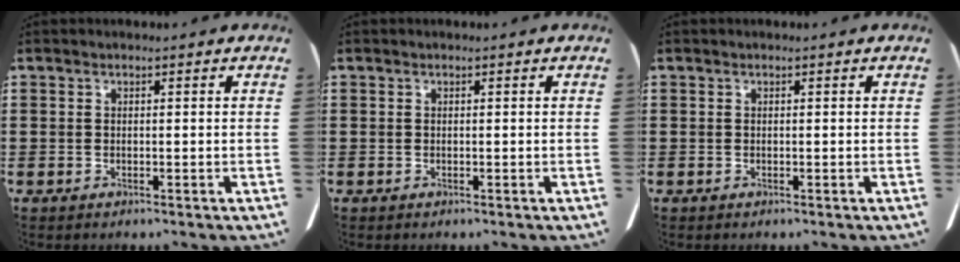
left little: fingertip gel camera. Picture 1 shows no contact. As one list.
[{"total": 0.0}, {"total": 0.0}]